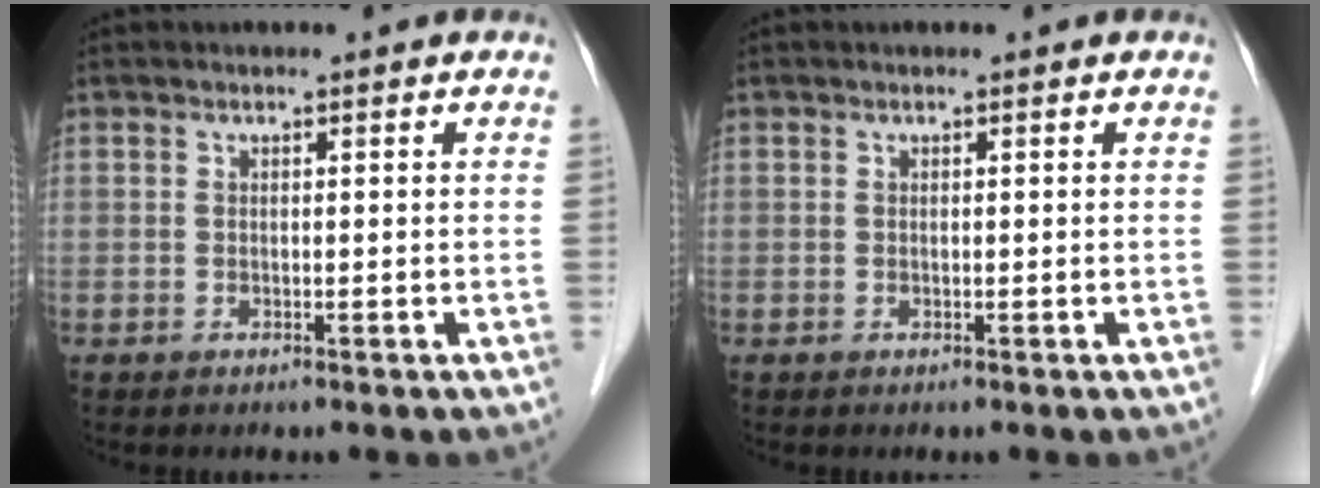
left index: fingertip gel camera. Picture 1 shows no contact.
{"total": 0.0}